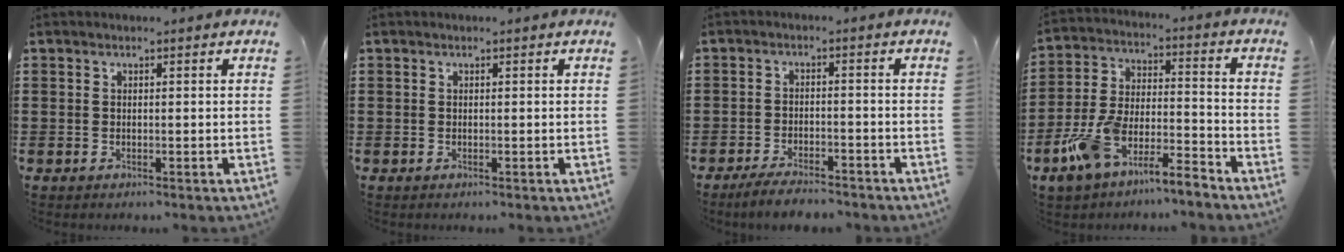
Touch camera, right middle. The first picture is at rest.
{"total": 0.0}
{"total": 3.9, "force": [-3.7, 0.4, 1.2], "torque": [-0.027, 0.000, -0.075]}
{"total": 8.7, "force": [-7.4, 1.5, 4.2], "torque": [-0.096, 0.004, -0.150]}